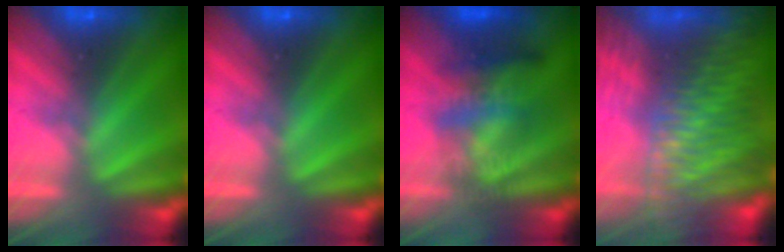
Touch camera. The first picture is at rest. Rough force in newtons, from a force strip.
{"total": 0.0}
{"total": 3.8}
{"total": 13.7}